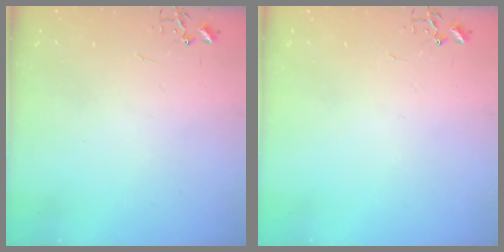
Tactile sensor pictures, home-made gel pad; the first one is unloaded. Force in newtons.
{"total": 0.0}